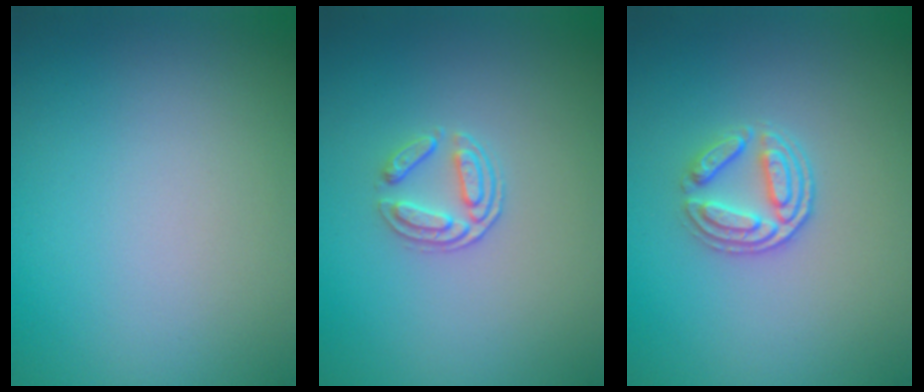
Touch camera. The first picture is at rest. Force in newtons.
{"total": 2.0, "press": 1.4, "slide": 1.4}
{"total": 2.9, "press": 2.5, "slide": 1.6}